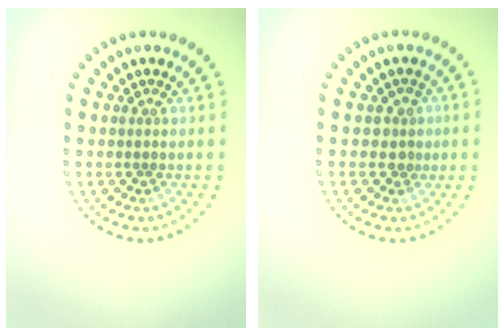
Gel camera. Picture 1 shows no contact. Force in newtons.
{"total": 1.5, "press": 1.2, "slide": 0.9}